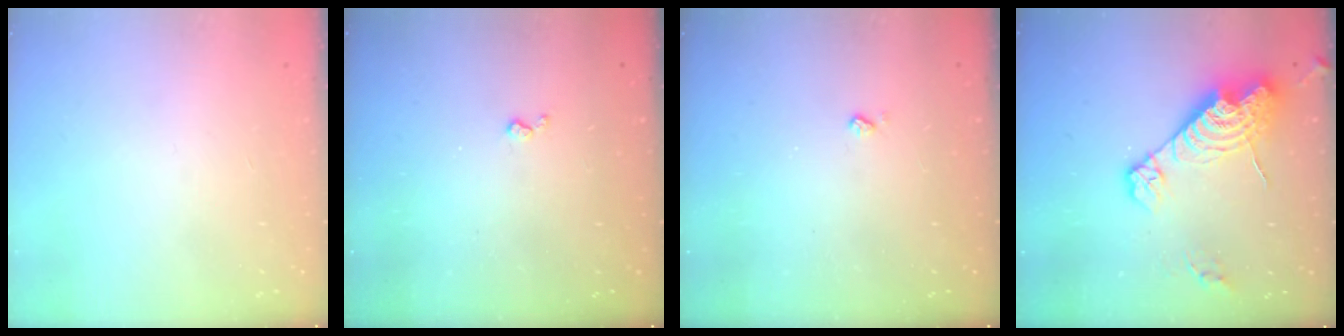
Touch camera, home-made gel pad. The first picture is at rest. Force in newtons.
{"total": 2.9, "press": 2.9, "slide": 0.5}
{"total": 2.5, "press": 2.5, "slide": 0.5}
{"total": 16.2, "press": 16.1, "slide": 1.3}